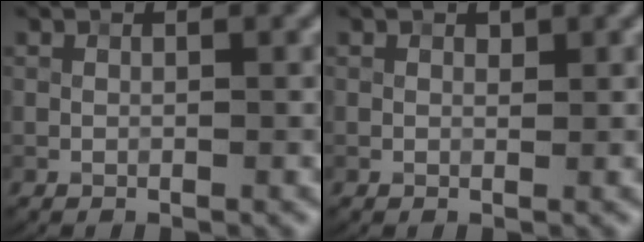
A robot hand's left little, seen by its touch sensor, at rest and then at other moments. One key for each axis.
{"total": 0.6, "fx": 0.5, "fy": 0.3, "fz": 0.1, "tx": -0.004, "ty": -0.001, "tz": 0.010}